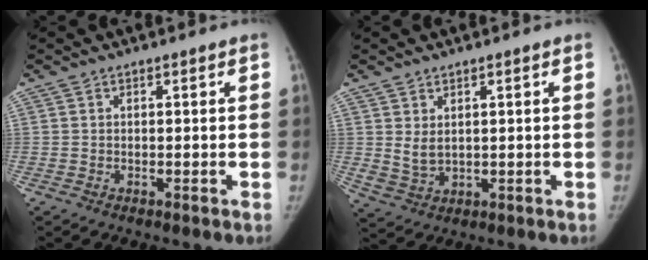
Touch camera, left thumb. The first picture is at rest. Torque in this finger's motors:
{"motor_torque": [0.20, 1.02, -0.16, 0.23, 0.03]}